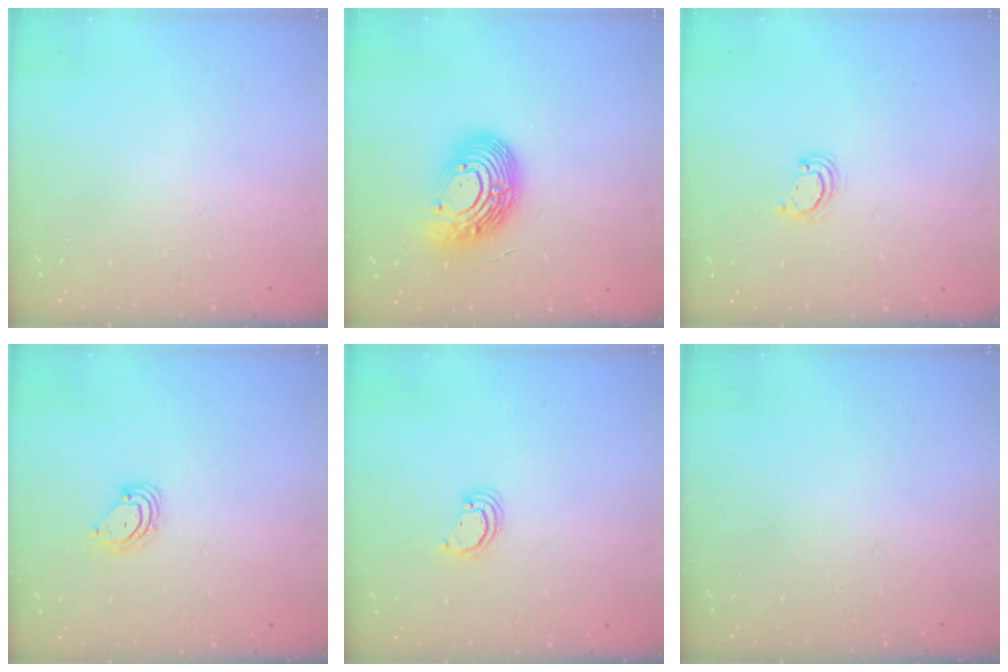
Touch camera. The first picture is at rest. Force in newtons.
{"total": 15.1, "press": 15.1, "slide": 1.4}
{"total": 2.6, "press": 2.6, "slide": 0.3}
{"total": 4.7, "press": 4.7, "slide": 0.6}
{"total": 2.6, "press": 2.6, "slide": 0.2}
{"total": 0.0}